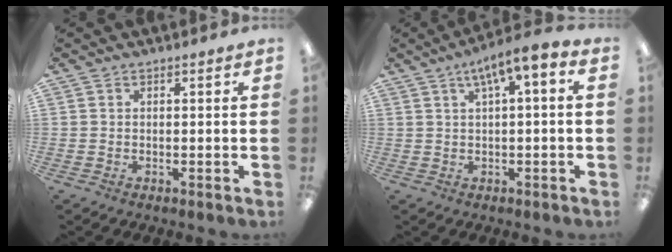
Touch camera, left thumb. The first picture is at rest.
{"total": 6.7, "force": [2.8, 1.5, 5.9], "torque": [-0.108, -0.003, 0.047]}